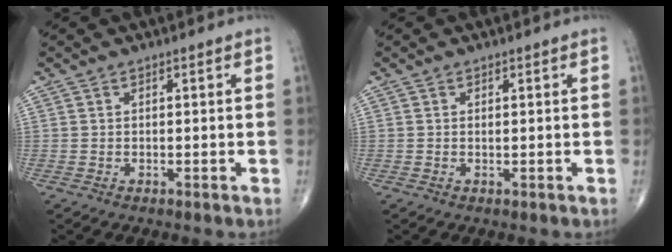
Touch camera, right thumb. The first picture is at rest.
{"total": 0.0}